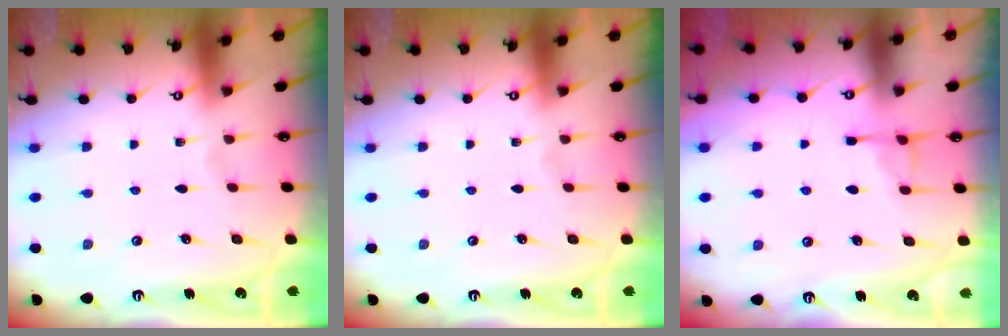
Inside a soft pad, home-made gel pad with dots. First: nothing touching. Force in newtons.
{"total": 0.0}
{"total": 4.5, "press": 4.4, "slide": 0.8}